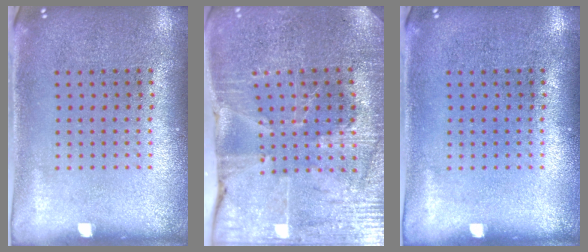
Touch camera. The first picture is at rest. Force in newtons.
{"total": 3.4, "press": 3.4, "slide": 0.3}
{"total": 0.0}